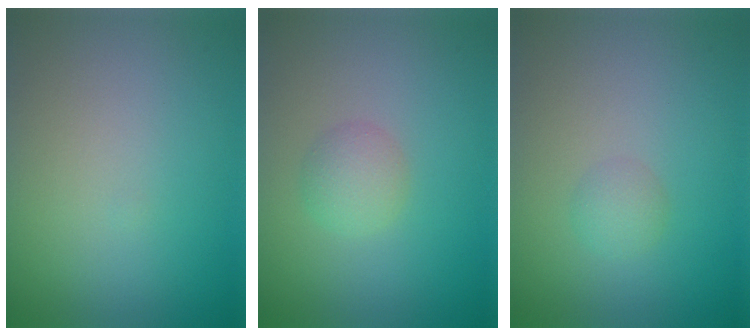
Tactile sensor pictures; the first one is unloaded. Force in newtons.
{"total": 2.0, "press": 2.0, "slide": 0.0}
{"total": 1.3, "press": 1.3, "slide": 0.1}